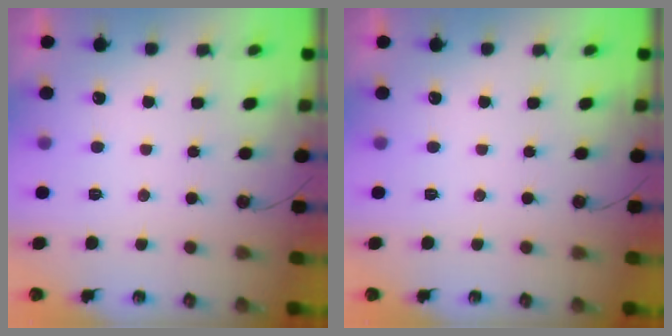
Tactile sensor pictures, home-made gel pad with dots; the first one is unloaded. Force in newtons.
{"total": 0.0}